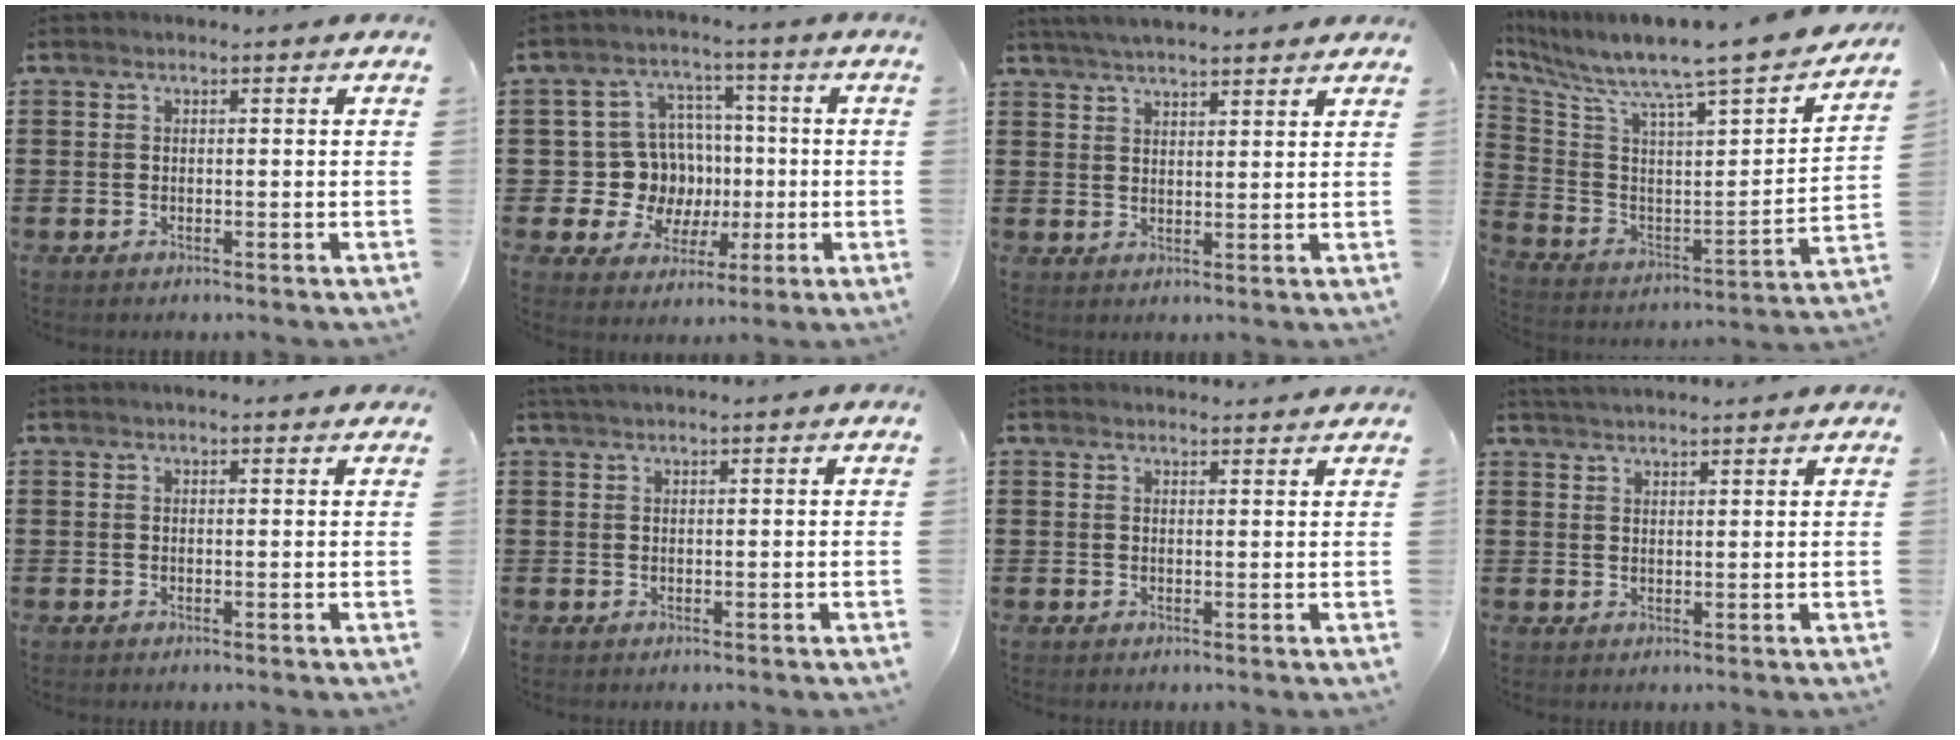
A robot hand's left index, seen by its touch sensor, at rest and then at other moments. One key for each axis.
{"total": 10.0, "fx": 0.3, "fy": 9.7, "fz": 2.6, "tx": -0.089, "ty": 0.002, "tz": 0.017}
{"total": 4.0, "fx": 3.8, "fy": 0.0, "fz": 1.1, "tx": -0.033, "ty": -0.006, "tz": 0.070}
{"total": 8.6, "fx": 7.7, "fy": -0.3, "fz": 3.9, "tx": -0.104, "ty": -0.078, "tz": 0.115}
{"total": 0.9, "fx": 0.7, "fy": 0.3, "fz": 0.4, "tx": -0.009, "ty": 0.002, "tz": 0.014}
{"total": 1.2, "fx": 1.1, "fy": 0.1, "fz": 0.5, "tx": -0.012, "ty": 0.001, "tz": 0.020}
{"total": 1.6, "fx": 1.6, "fy": 0.1, "fz": 0.1, "tx": -0.007, "ty": 0.001, "tz": 0.032}
{"total": 2.5, "fx": 2.4, "fy": -0.1, "fz": 0.2, "tx": -0.009, "ty": 0.000, "tz": 0.048}